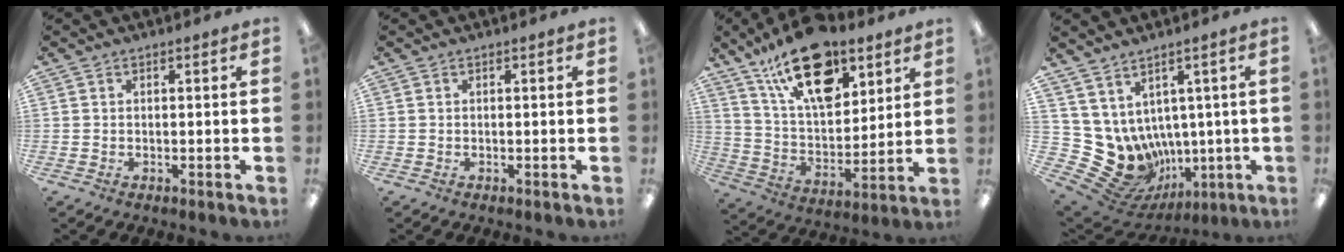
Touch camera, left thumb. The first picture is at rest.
{"total": 0.0}
{"total": 21.5, "force": [13.1, 10.7, 13.2], "torque": [-0.216, -0.060, 0.228]}
{"total": 10.6, "force": [-0.9, 9.6, 4.5], "torque": [-0.112, -0.039, 0.003]}